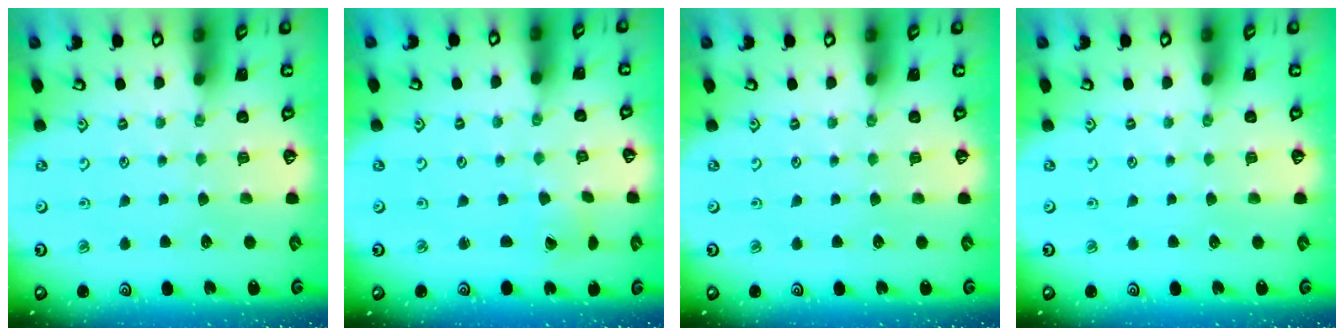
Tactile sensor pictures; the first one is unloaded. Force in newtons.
{"total": 1.6, "press": 1.6, "slide": 0.1}
{"total": 0.0}
{"total": 0.0}